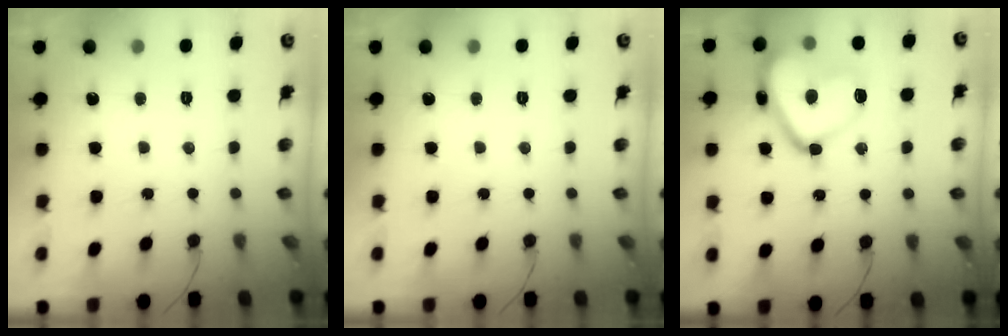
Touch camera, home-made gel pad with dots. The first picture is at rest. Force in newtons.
{"total": 0.0}
{"total": 18.5, "press": 18.4, "slide": 1.4}